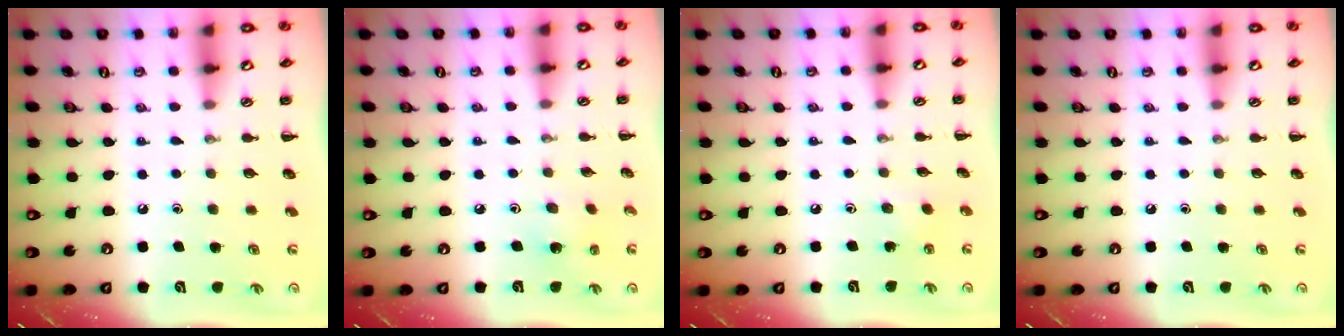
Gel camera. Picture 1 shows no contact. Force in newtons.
{"total": 2.0, "press": 1.9, "slide": 0.6}
{"total": 1.9, "press": 1.8, "slide": 0.7}
{"total": 0.0}